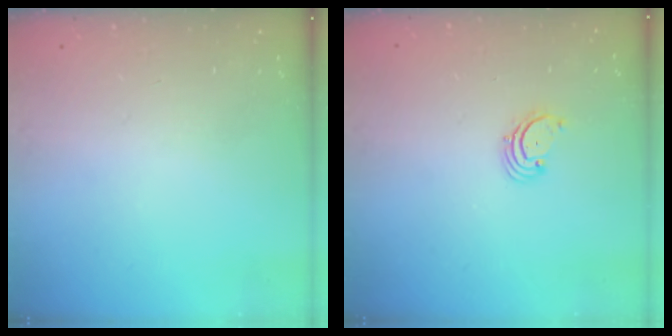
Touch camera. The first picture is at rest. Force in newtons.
{"total": 1.7, "press": 1.6, "slide": 0.2}